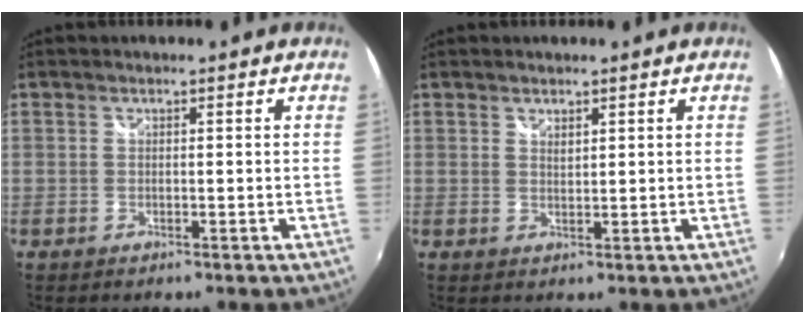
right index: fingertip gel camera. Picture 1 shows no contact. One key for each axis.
{"total": 1.3, "fx": 1.0, "fy": 0.5, "fz": 0.6, "tx": -0.007, "ty": 0.000, "tz": 0.017}